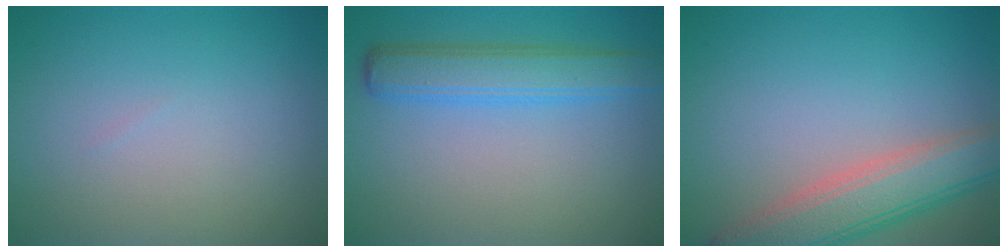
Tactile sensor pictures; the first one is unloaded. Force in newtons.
{"total": 4.0, "press": 4.0, "slide": 0.1}
{"total": 6.1, "press": 6.1, "slide": 0.3}